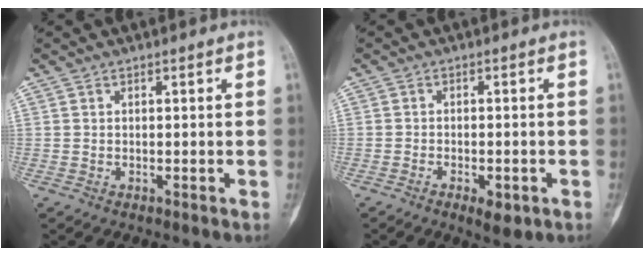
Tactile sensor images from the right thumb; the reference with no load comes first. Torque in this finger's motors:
{"motor_torque": [-0.04, 0.12, -0.25, 0.05, -0.02]}